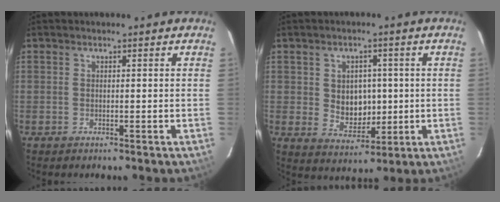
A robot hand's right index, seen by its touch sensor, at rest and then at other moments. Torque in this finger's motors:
{"motor_torque": [0.48, 0.23, 0.34, 0.03]}